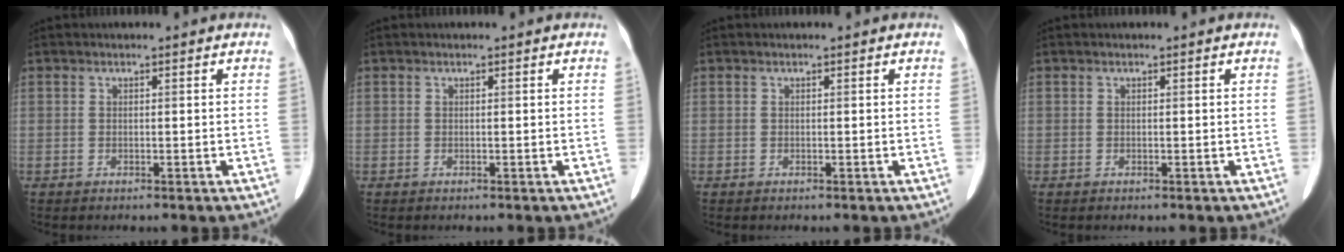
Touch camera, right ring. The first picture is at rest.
{"total": 0.0}
{"total": 0.0}
{"total": 0.0}